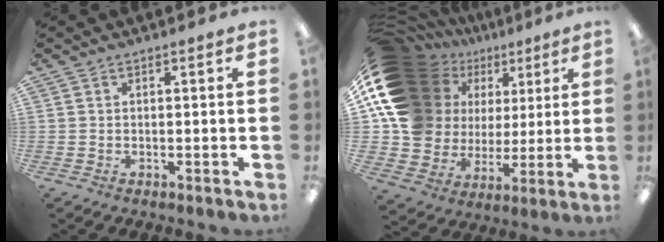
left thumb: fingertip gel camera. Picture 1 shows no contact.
{"total": 21.0, "force": [7.9, 16.7, 10.0], "torque": [-0.198, -0.056, 0.180]}